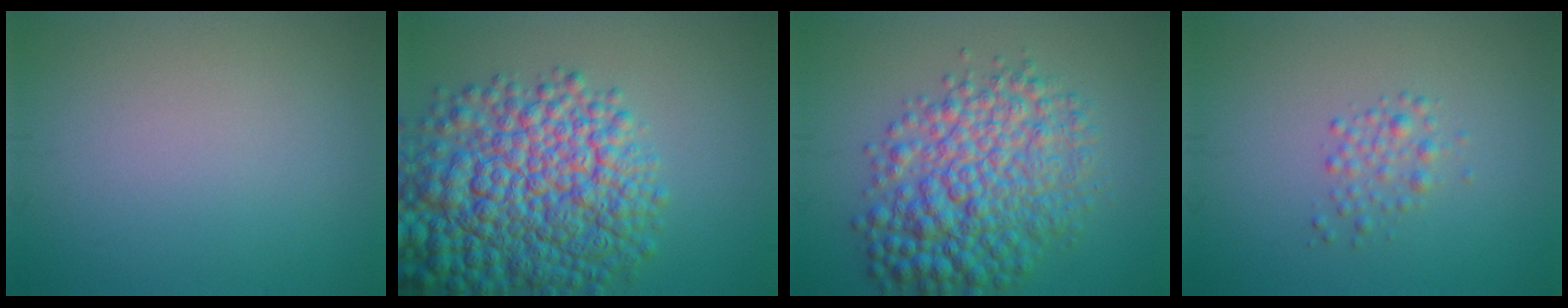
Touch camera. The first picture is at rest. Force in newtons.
{"total": 12.6, "press": 12.5, "slide": 0.4}
{"total": 8.5, "press": 8.5, "slide": 0.1}
{"total": 1.6, "press": 1.6, "slide": 0.0}